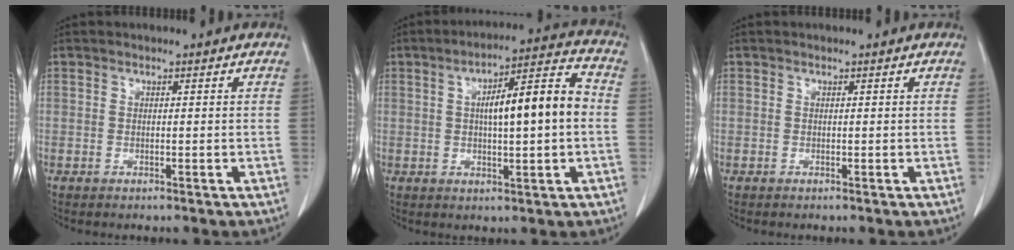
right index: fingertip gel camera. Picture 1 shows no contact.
{"total": 11.6, "force": [0.7, 2.0, 11.4], "torque": [-0.175, 0.029, 0.010]}
{"total": 0.0}